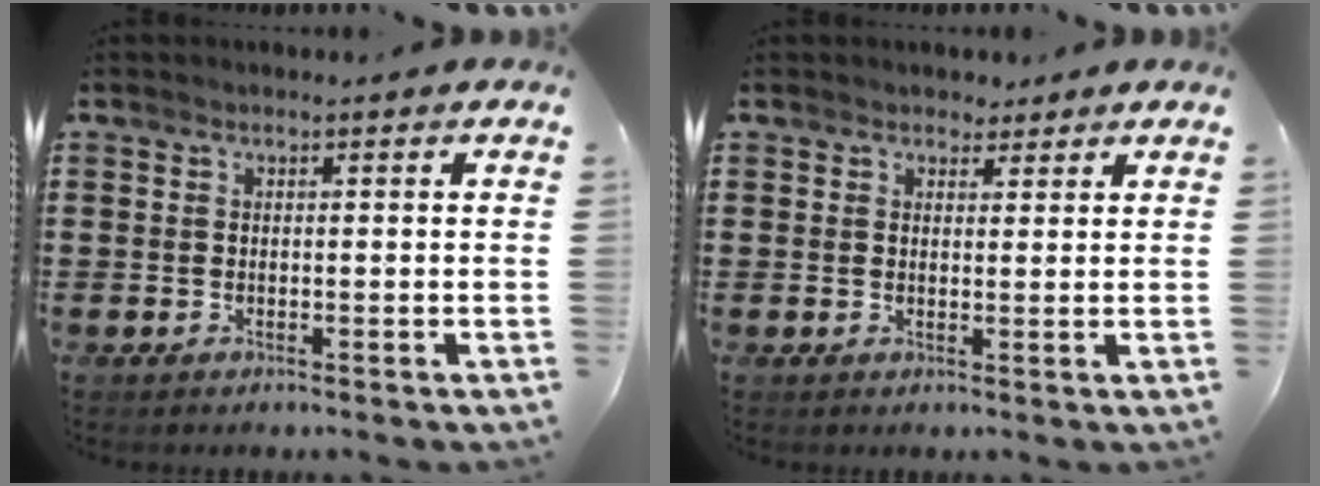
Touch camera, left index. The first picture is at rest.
{"total": 2.0, "force": [1.6, 1.3, 0.0], "torque": [0.001, 0.005, 0.029]}